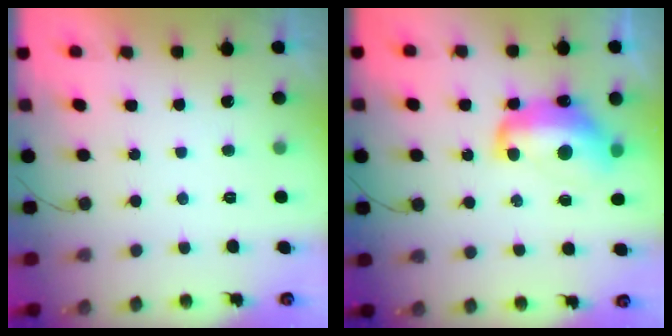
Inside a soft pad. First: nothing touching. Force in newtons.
{"total": 14.0, "press": 14.0, "slide": 1.0}